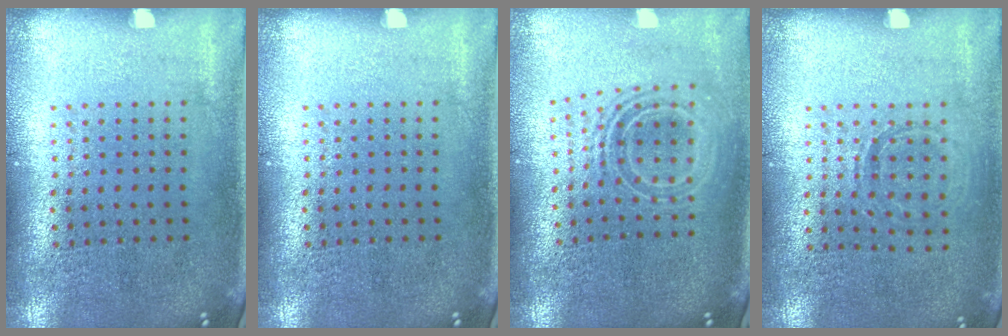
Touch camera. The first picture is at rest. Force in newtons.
{"total": 0.0}
{"total": 1.8, "press": 1.4, "slide": 1.2}
{"total": 0.8, "press": 0.8, "slide": 0.3}